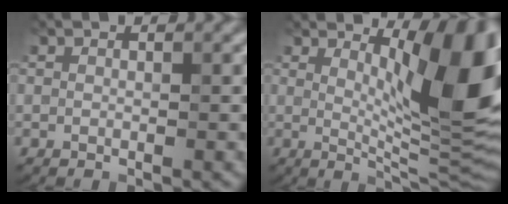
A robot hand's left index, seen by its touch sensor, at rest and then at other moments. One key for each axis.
{"total": 11.6, "fx": 3.6, "fy": 3.1, "fz": 10.5, "tx": -0.133, "ty": -0.008, "tz": 0.064}